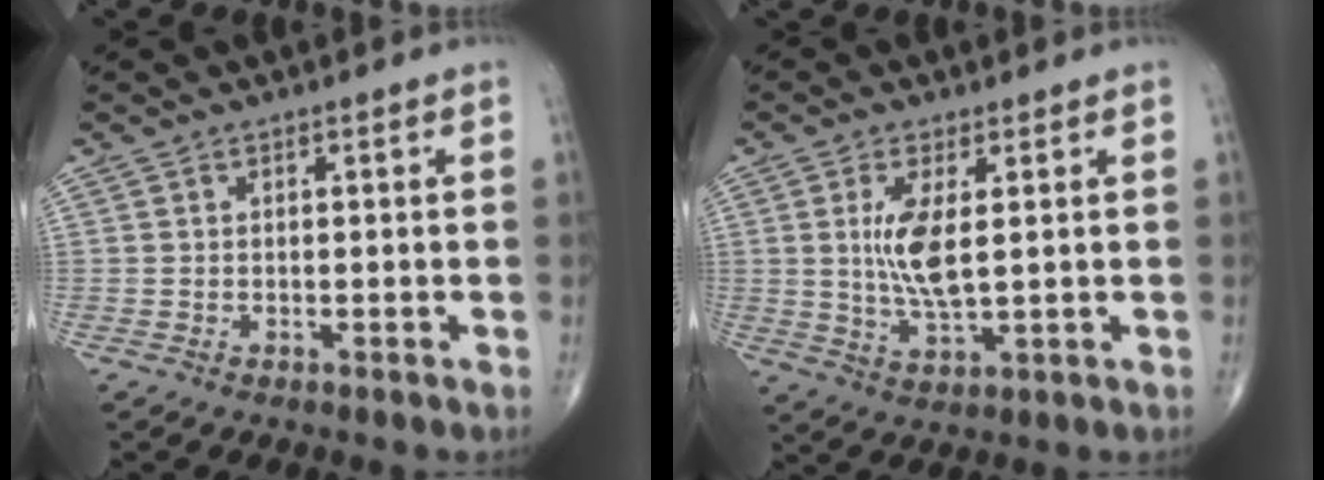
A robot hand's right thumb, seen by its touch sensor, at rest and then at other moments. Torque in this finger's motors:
{"motor_torque": [1.51, 1.45, 1.18, 0.03, 0.13]}